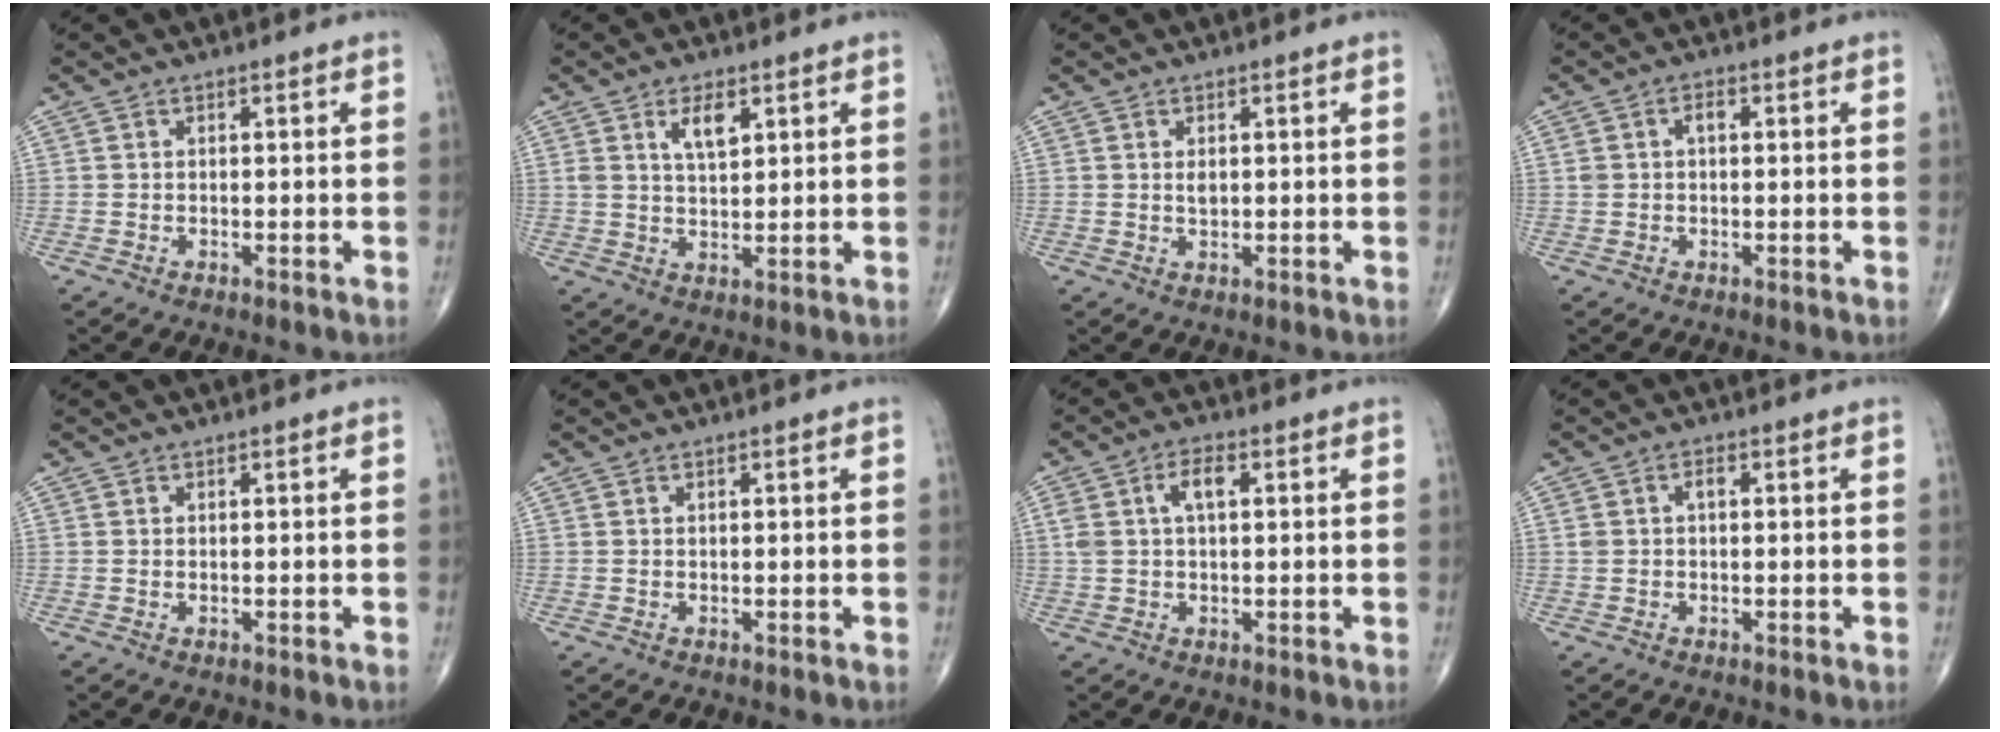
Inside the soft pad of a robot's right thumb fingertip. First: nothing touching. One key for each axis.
{"total": 5.0, "fx": 2.4, "fy": 2.2, "fz": 3.8, "tx": -0.060, "ty": -0.016, "tz": 0.045}
{"total": 1.5, "fx": 0.4, "fy": 0.9, "fz": 1.2, "tx": -0.019, "ty": -0.003, "tz": 0.009}
{"total": 2.5, "fx": 0.4, "fy": 1.5, "fz": 1.9, "tx": -0.037, "ty": 0.011, "tz": 0.009}
{"total": 0.0}
{"total": 0.0}
{"total": 5.2, "fx": 1.5, "fy": 2.5, "fz": 4.3, "tx": -0.090, "ty": 0.014, "tz": 0.029}
{"total": 2.1, "fx": 0.4, "fy": 1.2, "fz": 1.6, "tx": -0.034, "ty": 0.009, "tz": 0.008}